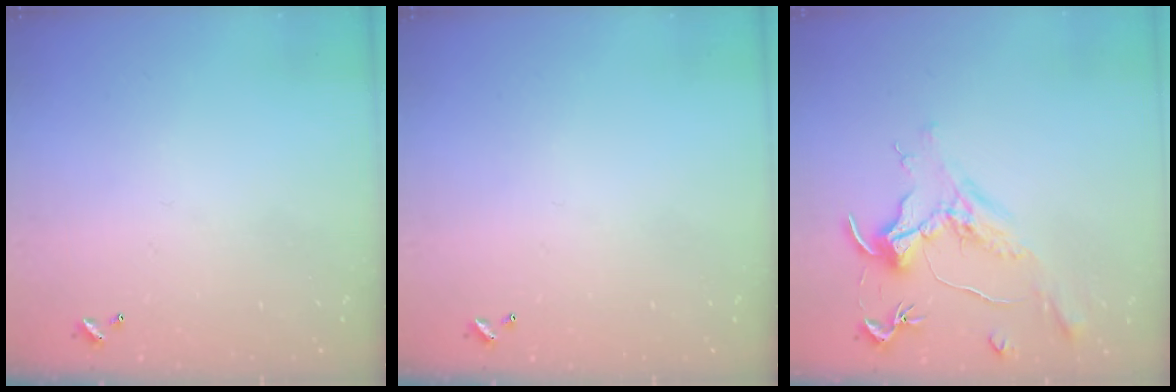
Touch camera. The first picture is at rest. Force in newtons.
{"total": 0.0}
{"total": 1.5, "press": 1.3, "slide": 0.8}